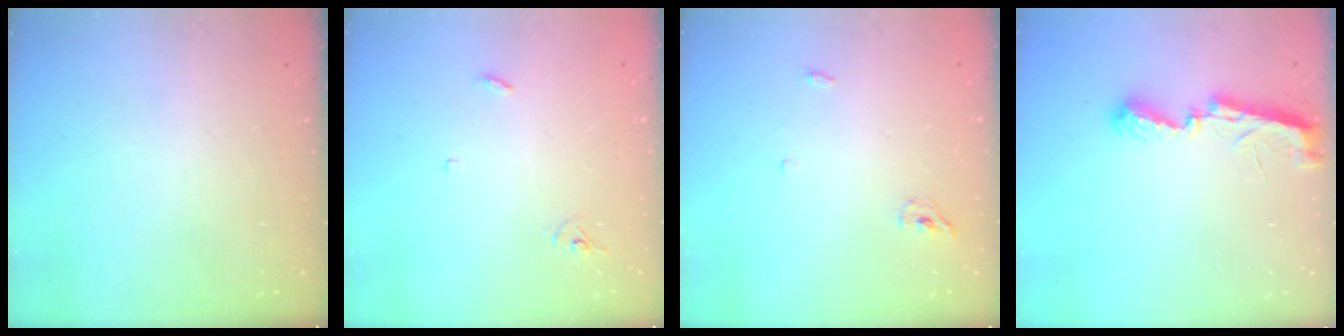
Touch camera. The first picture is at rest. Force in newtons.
{"total": 2.9, "press": 2.9, "slide": 0.2}
{"total": 3.4, "press": 3.4, "slide": 0.7}
{"total": 7.2, "press": 7.2, "slide": 0.1}